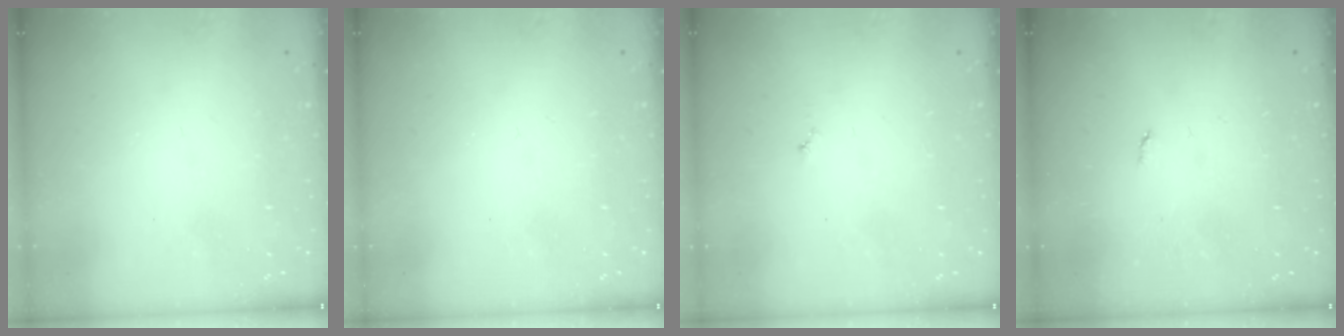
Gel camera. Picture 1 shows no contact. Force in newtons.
{"total": 0.0}
{"total": 3.0, "press": 2.9, "slide": 0.3}
{"total": 2.1, "press": 2.1, "slide": 0.4}